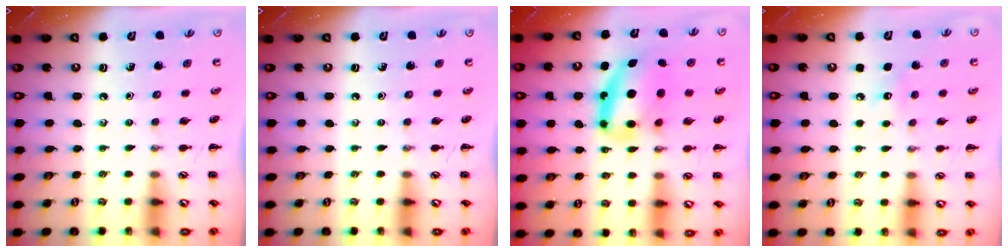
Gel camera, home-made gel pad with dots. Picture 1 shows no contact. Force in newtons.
{"total": 0.0}
{"total": 12.1, "press": 11.8, "slide": 2.9}
{"total": 5.1, "press": 4.9, "slide": 1.3}